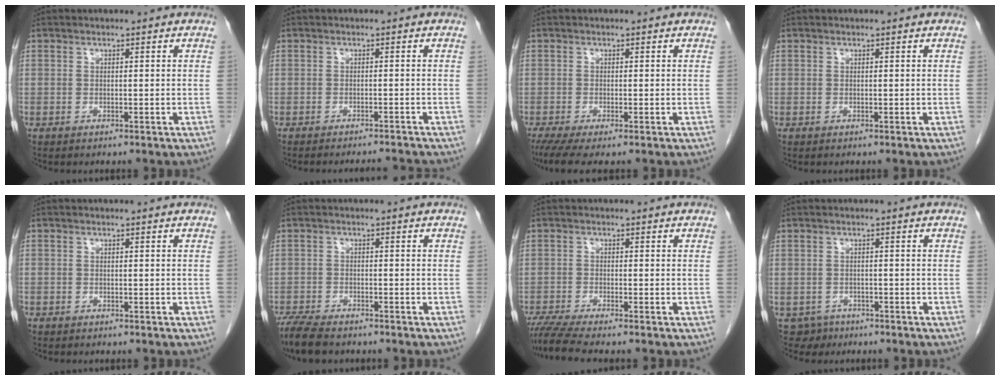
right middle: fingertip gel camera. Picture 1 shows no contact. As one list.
[{"total": 4.8, "force": [-4.7, -0.6, 0.7], "torque": [-0.006, -0.004, -0.059]}, {"total": 4.3, "force": [-3.1, 0.4, 3.0], "torque": [-0.053, -0.014, -0.057]}, {"total": 0.0}, {"total": 0.9, "force": [-0.7, 0.6, 0.1], "torque": [-0.007, 0.003, -0.012]}, {"total": 7.0, "force": [-5.9, 1.9, 3.3], "torque": [-0.061, -0.016, -0.102]}, {"total": 5.6, "force": [-4.8, -0.7, 2.7], "torque": [-0.047, -0.017, -0.086]}, {"total": 2.8, "force": [-1.9, 2.0, -0.3], "torque": [0.003, 0.006, -0.029]}]